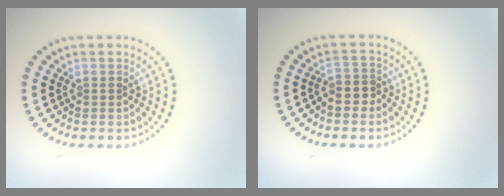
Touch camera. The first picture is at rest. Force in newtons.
{"total": 1.7, "press": 1.4, "slide": 1.0}